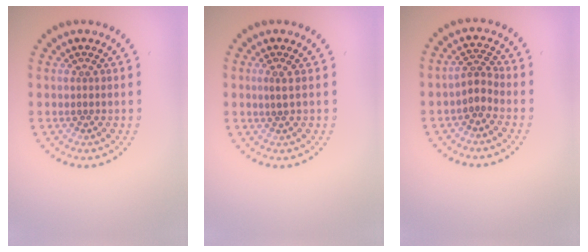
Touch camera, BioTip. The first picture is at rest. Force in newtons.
{"total": 0.9, "press": 0.8, "slide": 0.4}
{"total": 1.9, "press": 1.4, "slide": 1.2}